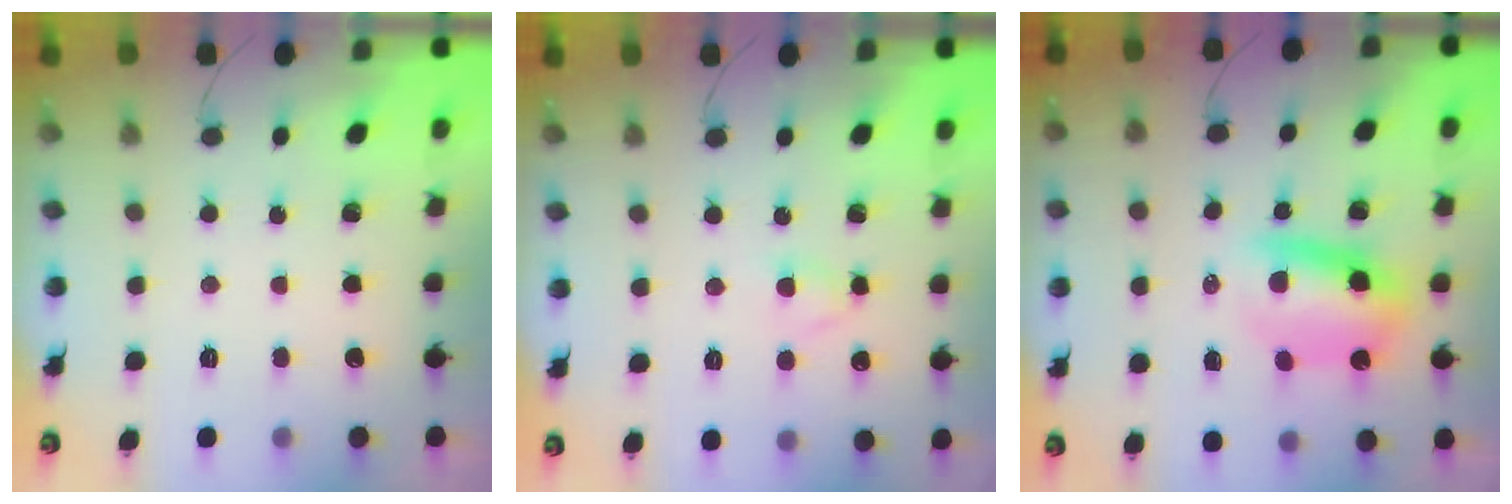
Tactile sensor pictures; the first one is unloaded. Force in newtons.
{"total": 2.9, "press": 2.7, "slide": 1.1}
{"total": 9.1, "press": 8.8, "slide": 2.4}